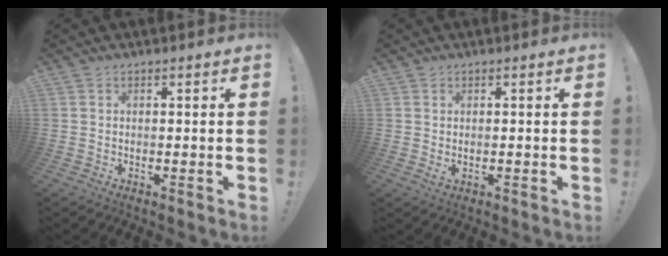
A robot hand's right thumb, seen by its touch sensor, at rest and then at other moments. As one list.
[{"total": 1.3, "force": [0.5, 0.4, 1.1], "torque": [-0.019, 0.000, 0.009]}]